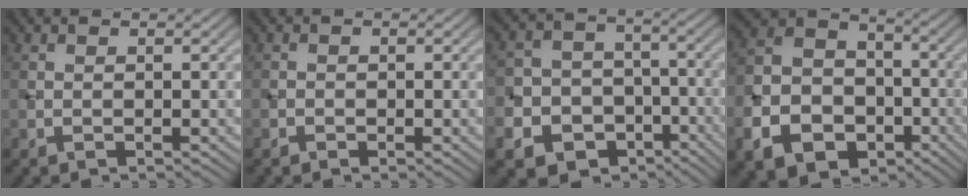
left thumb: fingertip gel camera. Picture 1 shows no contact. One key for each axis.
{"total": 0.7, "fx": -0.4, "fy": 0.5, "fz": 0.2, "tx": -0.002, "ty": -0.002, "tz": -0.008}
{"total": 13.8, "fx": -6.9, "fy": 11.4, "fz": 3.7, "tx": -0.120, "ty": -0.043, "tz": -0.122}
{"total": 13.0, "fx": -5.8, "fy": 9.6, "fz": 6.6, "tx": -0.161, "ty": -0.036, "tz": -0.111}